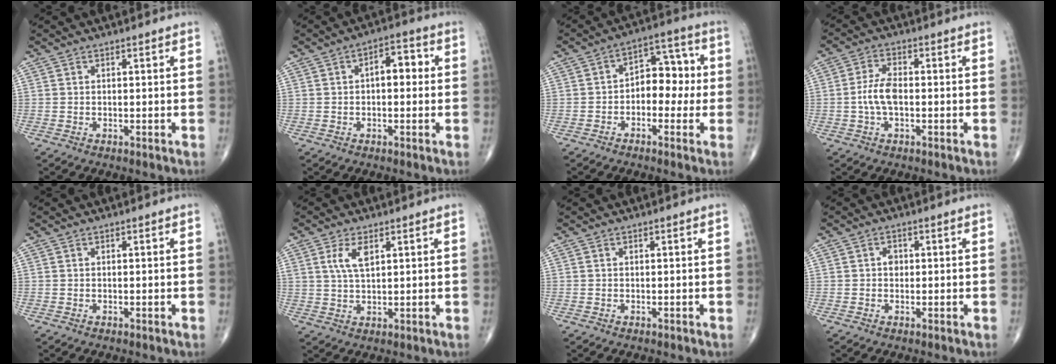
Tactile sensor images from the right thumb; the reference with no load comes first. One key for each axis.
{"total": 5.8, "fx": 0.5, "fy": 3.1, "fz": 4.9, "tx": -0.052, "ty": 0.020, "tz": -0.002}
{"total": 9.0, "fx": -0.7, "fy": 6.0, "fz": 6.7, "tx": -0.052, "ty": 0.038, "tz": -0.025}
{"total": 5.4, "fx": -0.7, "fy": 2.6, "fz": 4.6, "tx": -0.100, "ty": 0.014, "tz": -0.019}
{"total": 0.0}
{"total": 4.7, "fx": 1.9, "fy": 2.0, "fz": 3.8, "tx": -0.074, "ty": -0.004, "tz": 0.041}
{"total": 0.0}
{"total": 1.7, "fx": 0.1, "fy": 1.4, "fz": 1.0, "tx": -0.007, "ty": 0.004, "tz": -0.001}